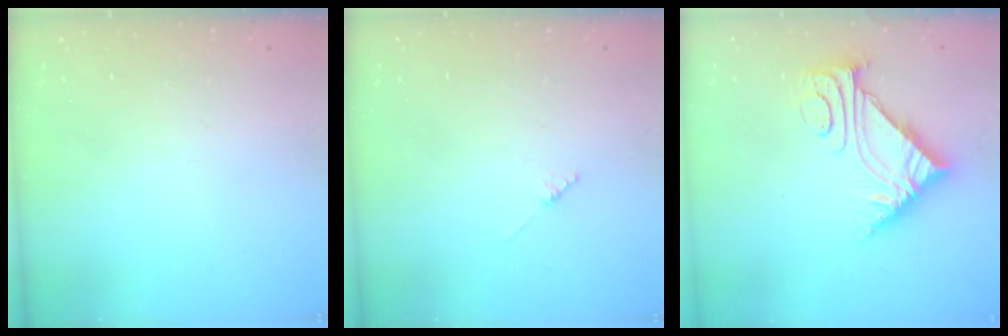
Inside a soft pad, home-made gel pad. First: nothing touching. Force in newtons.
{"total": 1.8, "press": 1.7, "slide": 0.3}
{"total": 9.0, "press": 8.9, "slide": 0.9}